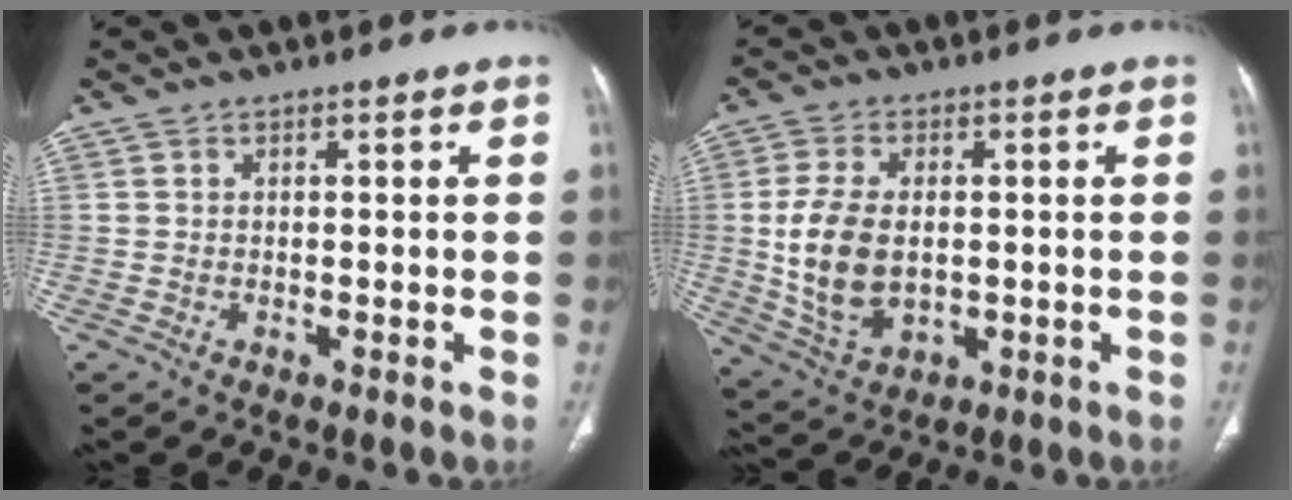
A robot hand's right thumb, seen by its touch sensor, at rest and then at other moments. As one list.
[{"total": 12.0, "force": [-0.1, 7.4, 9.4], "torque": [-0.188, -0.008, 0.011]}]